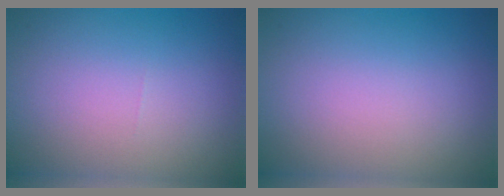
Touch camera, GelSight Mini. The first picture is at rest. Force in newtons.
{"total": 0.0}